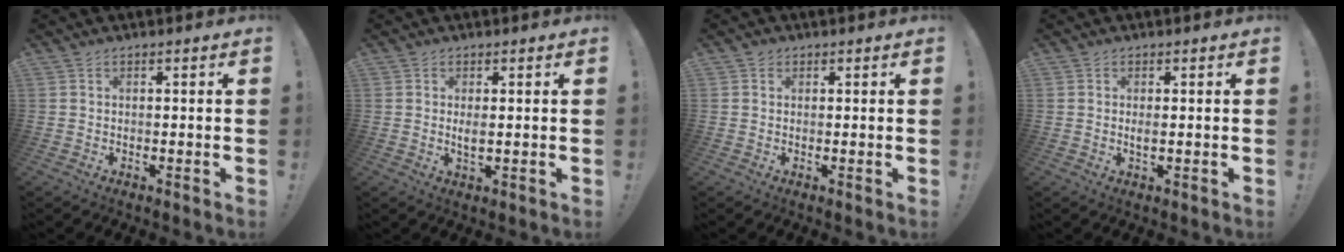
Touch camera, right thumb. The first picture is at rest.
{"total": 2.3, "force": [0.5, 0.6, 2.2], "torque": [-0.026, -0.008, 0.005]}
{"total": 1.2, "force": [0.7, 0.9, 0.2], "torque": [0.004, -0.002, 0.012]}
{"total": 1.5, "force": [0.1, 0.3, 1.4], "torque": [-0.012, -0.007, -0.002]}